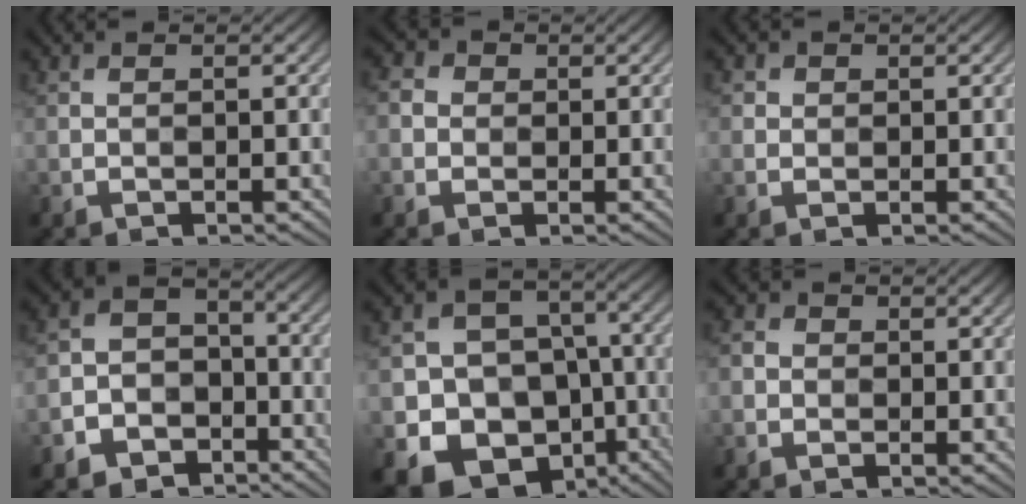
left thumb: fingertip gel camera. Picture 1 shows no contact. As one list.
[{"total": 2.4, "force": [0.0, 2.3, 0.9], "torque": [-0.030, 0.004, -0.004]}, {"total": 1.3, "force": [0.4, 1.2, 0.3], "torque": [-0.003, -0.001, 0.002]}, {"total": 9.1, "force": [-5.0, 6.7, 3.5], "torque": [-0.079, -0.015, -0.097]}, {"total": 16.6, "force": [-7.0, 13.3, 7.0], "torque": [-0.140, -0.037, -0.115]}, {"total": 2.0, "force": [-0.3, 1.8, 0.6], "torque": [-0.016, 0.001, -0.013]}]